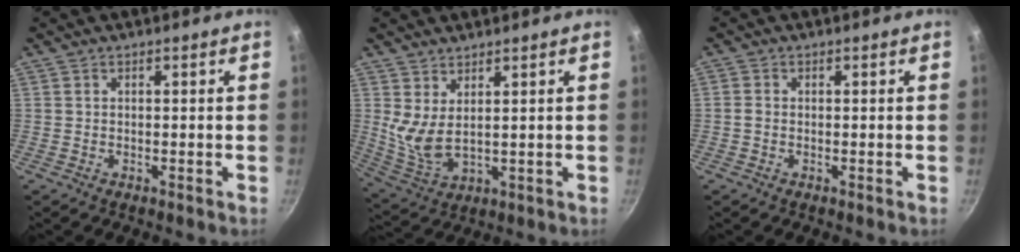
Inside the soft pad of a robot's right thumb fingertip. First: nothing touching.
{"total": 6.5, "force": [3.1, 2.5, 5.1], "torque": [-0.096, -0.037, 0.070]}
{"total": 1.0, "force": [-0.3, 0.8, 0.6], "torque": [-0.015, 0.004, -0.007]}